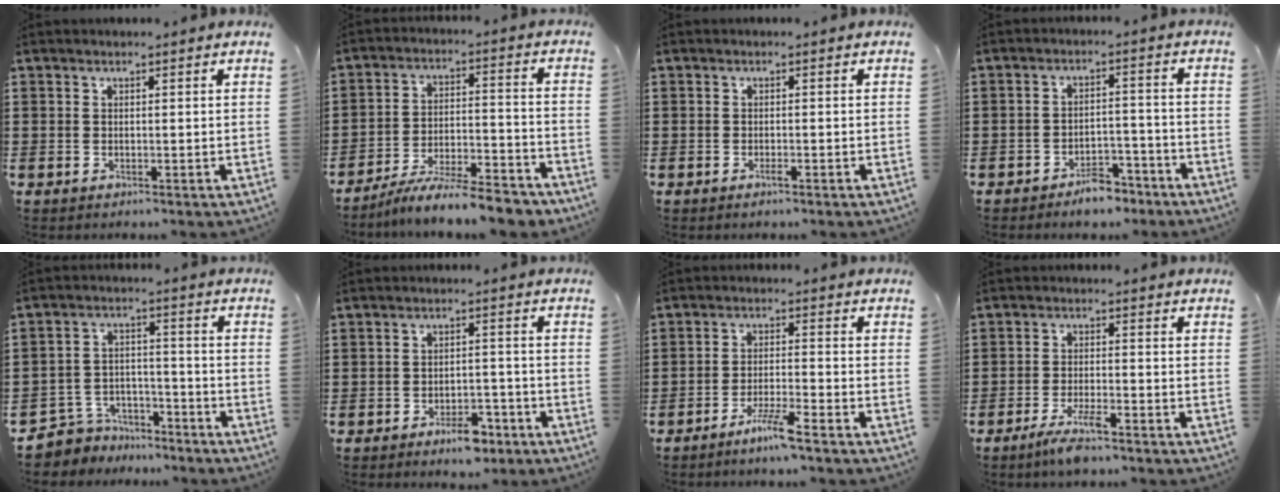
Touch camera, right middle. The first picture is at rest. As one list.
[{"total": 8.5, "force": [-7.9, 0.4, 3.1], "torque": [-0.047, 0.012, -0.150]}, {"total": 0.9, "force": [-0.6, 0.1, 0.7], "torque": [-0.014, -0.005, -0.009]}, {"total": 5.0, "force": [-4.6, 1.5, 1.3], "torque": [-0.019, 0.015, -0.090]}, {"total": 5.0, "force": [-4.8, 1.6, -0.1], "torque": [-0.013, 0.006, -0.104]}, {"total": 4.3, "force": [-3.3, 1.5, 2.2], "torque": [-0.033, 0.014, -0.062]}, {"total": 4.5, "force": [-3.5, -0.1, 2.8], "torque": [-0.059, -0.007, -0.067]}, {"total": 4.4, "force": [-3.1, 0.6, 3.1], "torque": [-0.069, -0.007, -0.060]}]